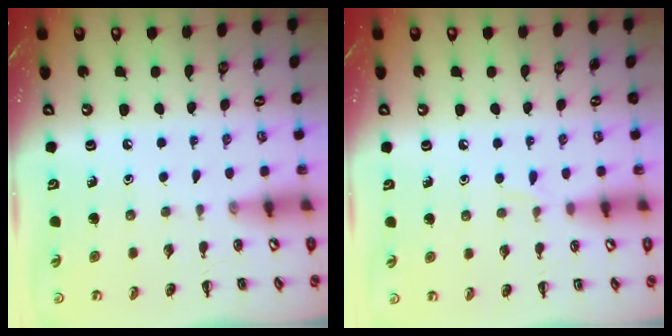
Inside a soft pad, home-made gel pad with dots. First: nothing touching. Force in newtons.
{"total": 3.3, "press": 3.2, "slide": 1.0}